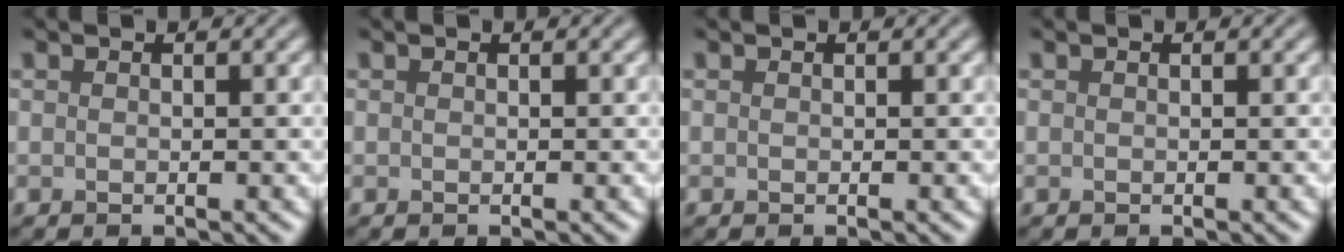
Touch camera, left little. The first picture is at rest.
{"total": 0.0}
{"total": 0.0}
{"total": 0.0}